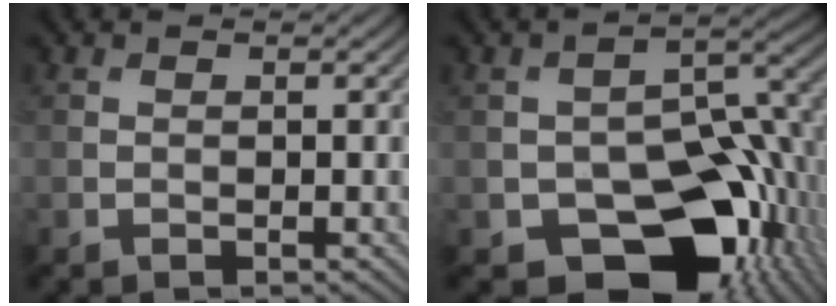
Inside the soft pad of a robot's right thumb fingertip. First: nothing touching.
{"total": 15.5, "force": [-6.6, 9.4, 10.3], "torque": [-0.134, -0.021, -0.109]}